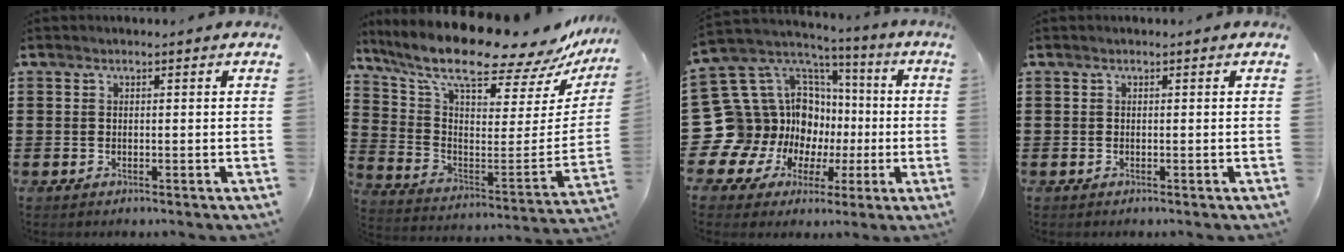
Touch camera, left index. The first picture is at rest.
{"total": 13.3, "force": [10.7, 2.2, 7.6], "torque": [-0.172, -0.083, 0.180]}
{"total": 16.9, "force": [-1.0, 15.4, 6.7], "torque": [-0.192, -0.036, 0.018]}
{"total": 0.0}